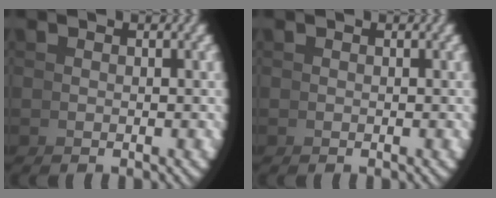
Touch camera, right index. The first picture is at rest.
{"total": 0.0}